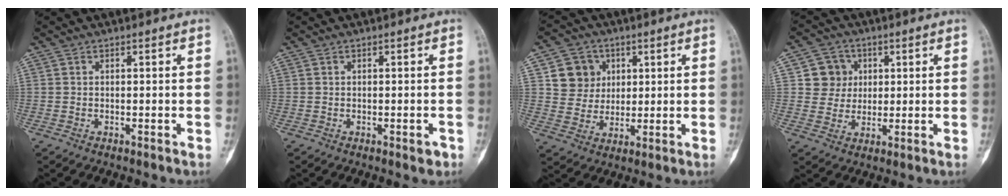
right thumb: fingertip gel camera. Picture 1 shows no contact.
{"total": 1.5, "force": [-0.7, 0.6, 1.1], "torque": [-0.013, 0.000, -0.007]}
{"total": 8.2, "force": [2.6, 7.5, 2.0], "torque": [0.000, -0.005, 0.048]}
{"total": 6.7, "force": [1.7, 6.4, 1.2], "torque": [0.015, 0.003, 0.025]}